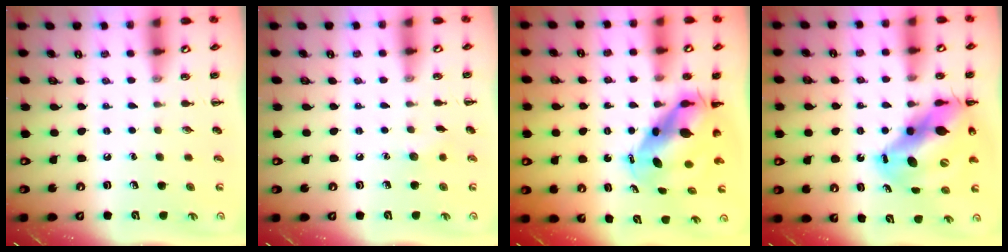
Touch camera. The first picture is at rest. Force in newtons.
{"total": 4.9, "press": 4.7, "slide": 1.3}
{"total": 8.7, "press": 8.4, "slide": 2.2}
{"total": 14.5, "press": 14.0, "slide": 3.8}